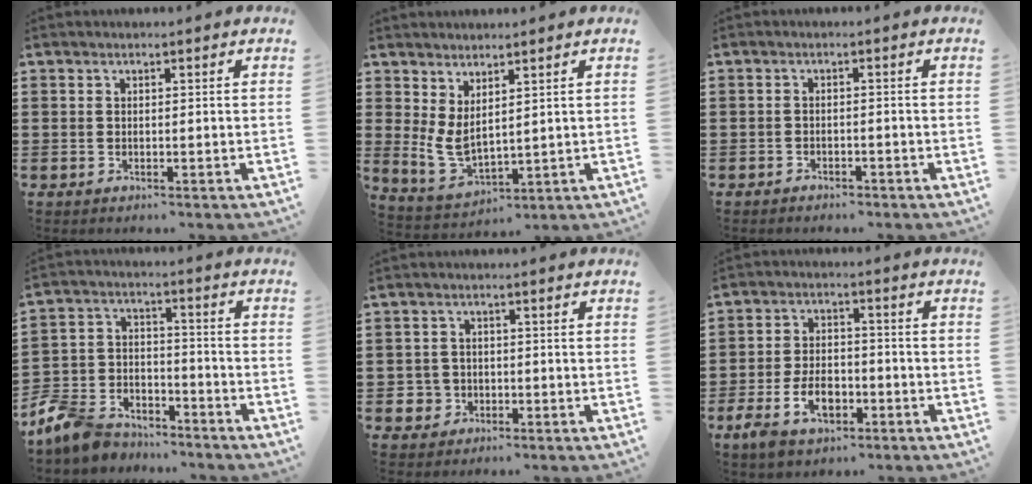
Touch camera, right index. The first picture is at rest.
{"total": 4.4, "force": [1.5, 2.3, 3.4], "torque": [-0.097, -0.014, 0.022]}
{"total": 1.2, "force": [-1.1, 0.4, 0.0], "torque": [-0.004, 0.004, -0.026]}
{"total": 7.8, "force": [-7.3, 2.5, 1.1], "torque": [-0.041, 0.016, -0.150]}
{"total": 2.7, "force": [-0.9, 2.5, 0.3], "torque": [-0.014, 0.004, -0.020]}
{"total": 7.1, "force": [-3.1, 4.1, 4.9], "torque": [-0.100, 0.001, -0.062]}